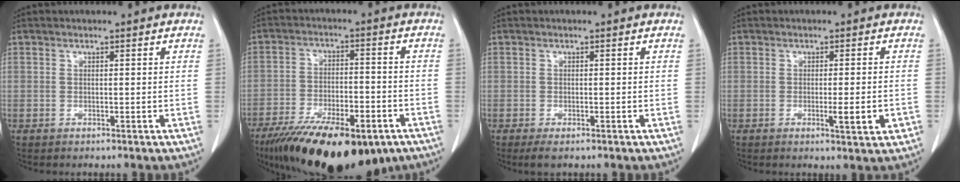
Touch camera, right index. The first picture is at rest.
{"total": 21.3, "force": [-14.1, 7.9, 13.9], "torque": [-0.211, -0.017, -0.215]}
{"total": 2.1, "force": [-1.4, 0.6, 1.3], "torque": [-0.025, -0.005, -0.021]}
{"total": 4.0, "force": [-1.2, 0.4, 3.8], "torque": [-0.053, -0.007, -0.016]}